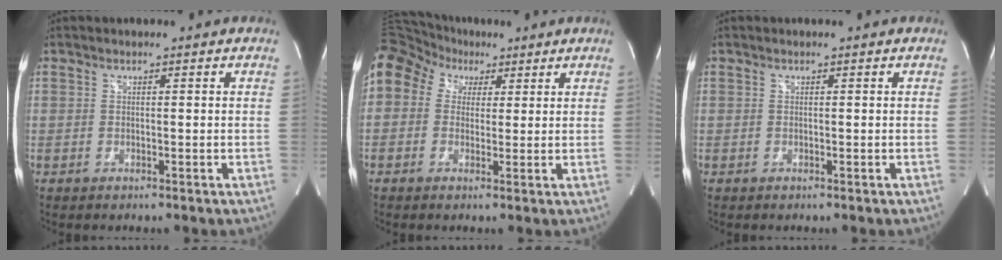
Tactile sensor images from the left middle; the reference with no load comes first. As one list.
[{"total": 15.9, "force": [6.9, 12.6, 6.8], "torque": [-0.212, 0.098, 0.133]}, {"total": 0.0}]